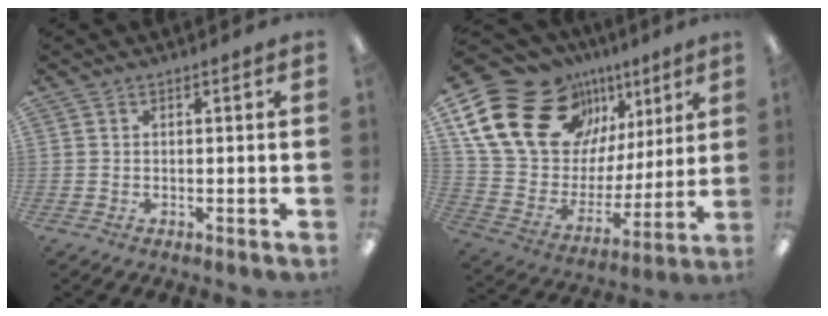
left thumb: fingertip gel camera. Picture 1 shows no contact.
{"total": 24.3, "force": [13.0, 16.0, 12.9], "torque": [-0.243, -0.074, 0.251]}